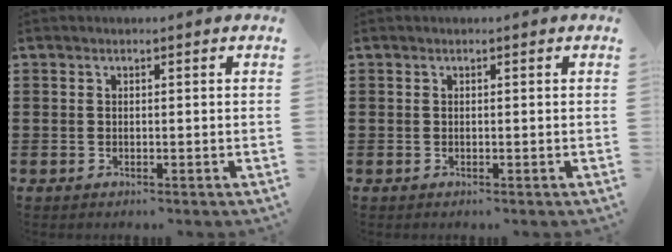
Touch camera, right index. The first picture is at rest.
{"total": 0.0}